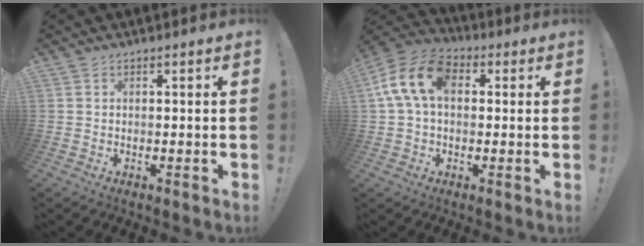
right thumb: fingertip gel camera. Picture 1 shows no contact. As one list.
[{"total": 14.4, "force": [3.3, 9.0, 10.7], "torque": [-0.215, 0.012, 0.061]}]